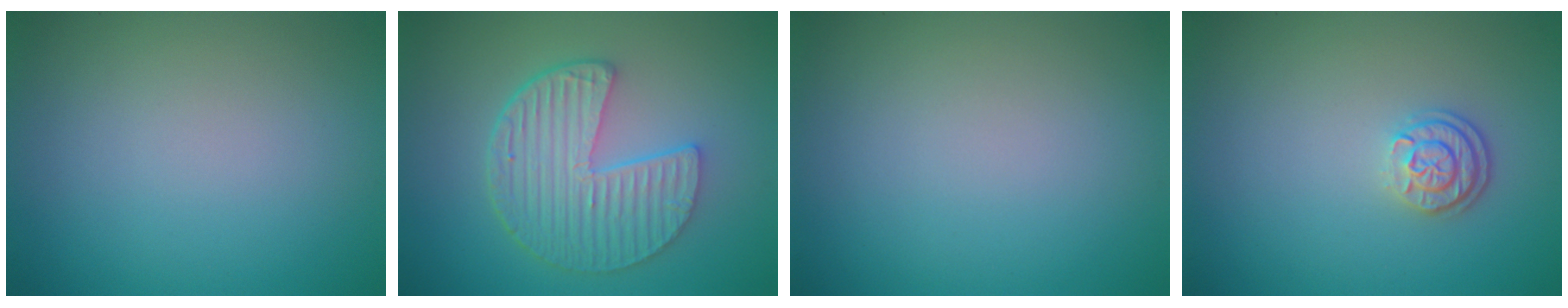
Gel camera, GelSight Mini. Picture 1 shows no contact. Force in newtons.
{"total": 6.3, "press": 4.6, "slide": 4.4}
{"total": 0.0}
{"total": 2.3, "press": 2.0, "slide": 1.3}